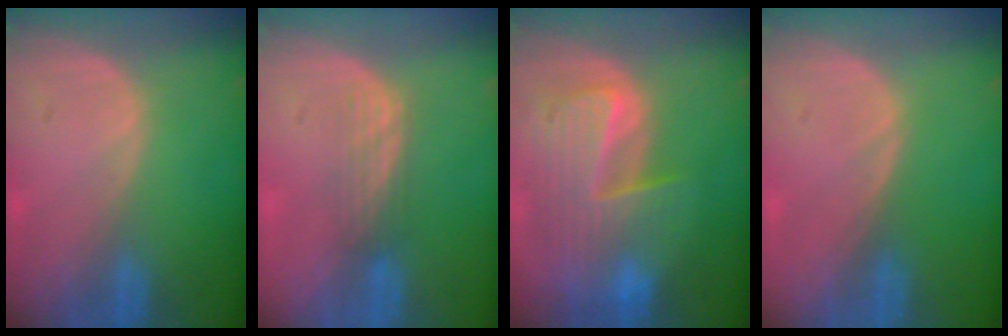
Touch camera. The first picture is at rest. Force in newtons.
{"total": 3.1, "press": 2.7, "slide": 1.7}
{"total": 10.0, "press": 8.7, "slide": 5.0}
{"total": 0.0}